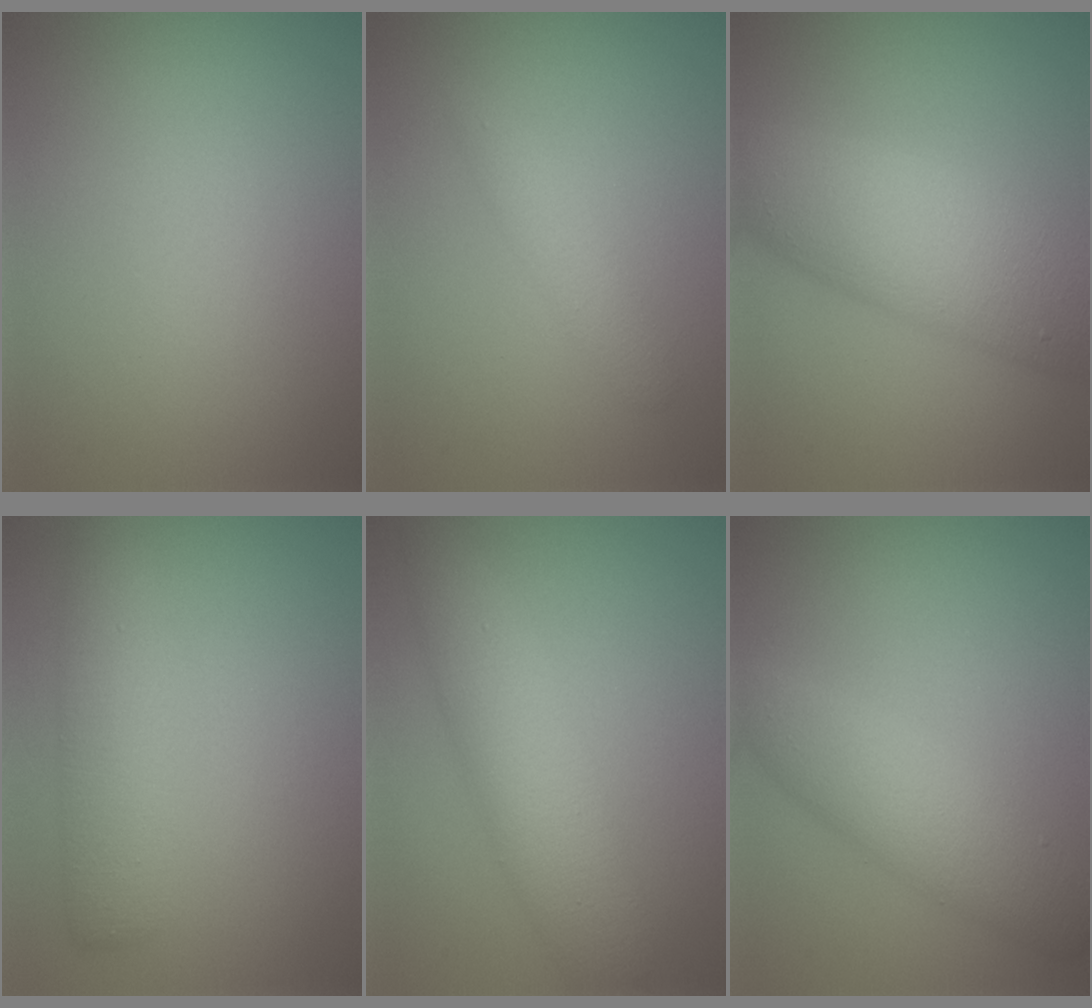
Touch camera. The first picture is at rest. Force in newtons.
{"total": 1.8, "press": 1.8, "slide": 0.0}
{"total": 8.3, "press": 8.3, "slide": 0.1}
{"total": 3.7, "press": 3.7, "slide": 0.1}
{"total": 5.2, "press": 5.2, "slide": 0.2}
{"total": 4.6, "press": 4.6, "slide": 0.1}